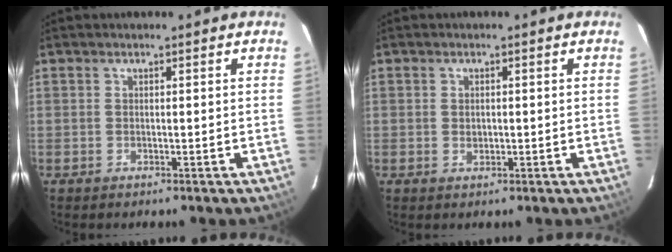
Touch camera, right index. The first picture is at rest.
{"total": 1.3, "force": [0.0, 1.0, 0.7], "torque": [-0.010, 0.001, 0.001]}